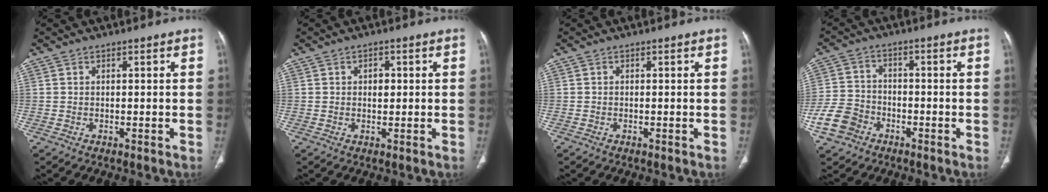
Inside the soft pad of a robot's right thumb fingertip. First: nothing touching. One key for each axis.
{"total": 2.0, "fx": 0.3, "fy": 1.4, "fz": 1.4, "tx": -0.011, "ty": 0.001, "tz": 0.003}
{"total": 0.0}
{"total": 7.7, "fx": -3.9, "fy": 5.9, "fz": 2.9, "tx": -0.053, "ty": 0.023, "tz": -0.076}